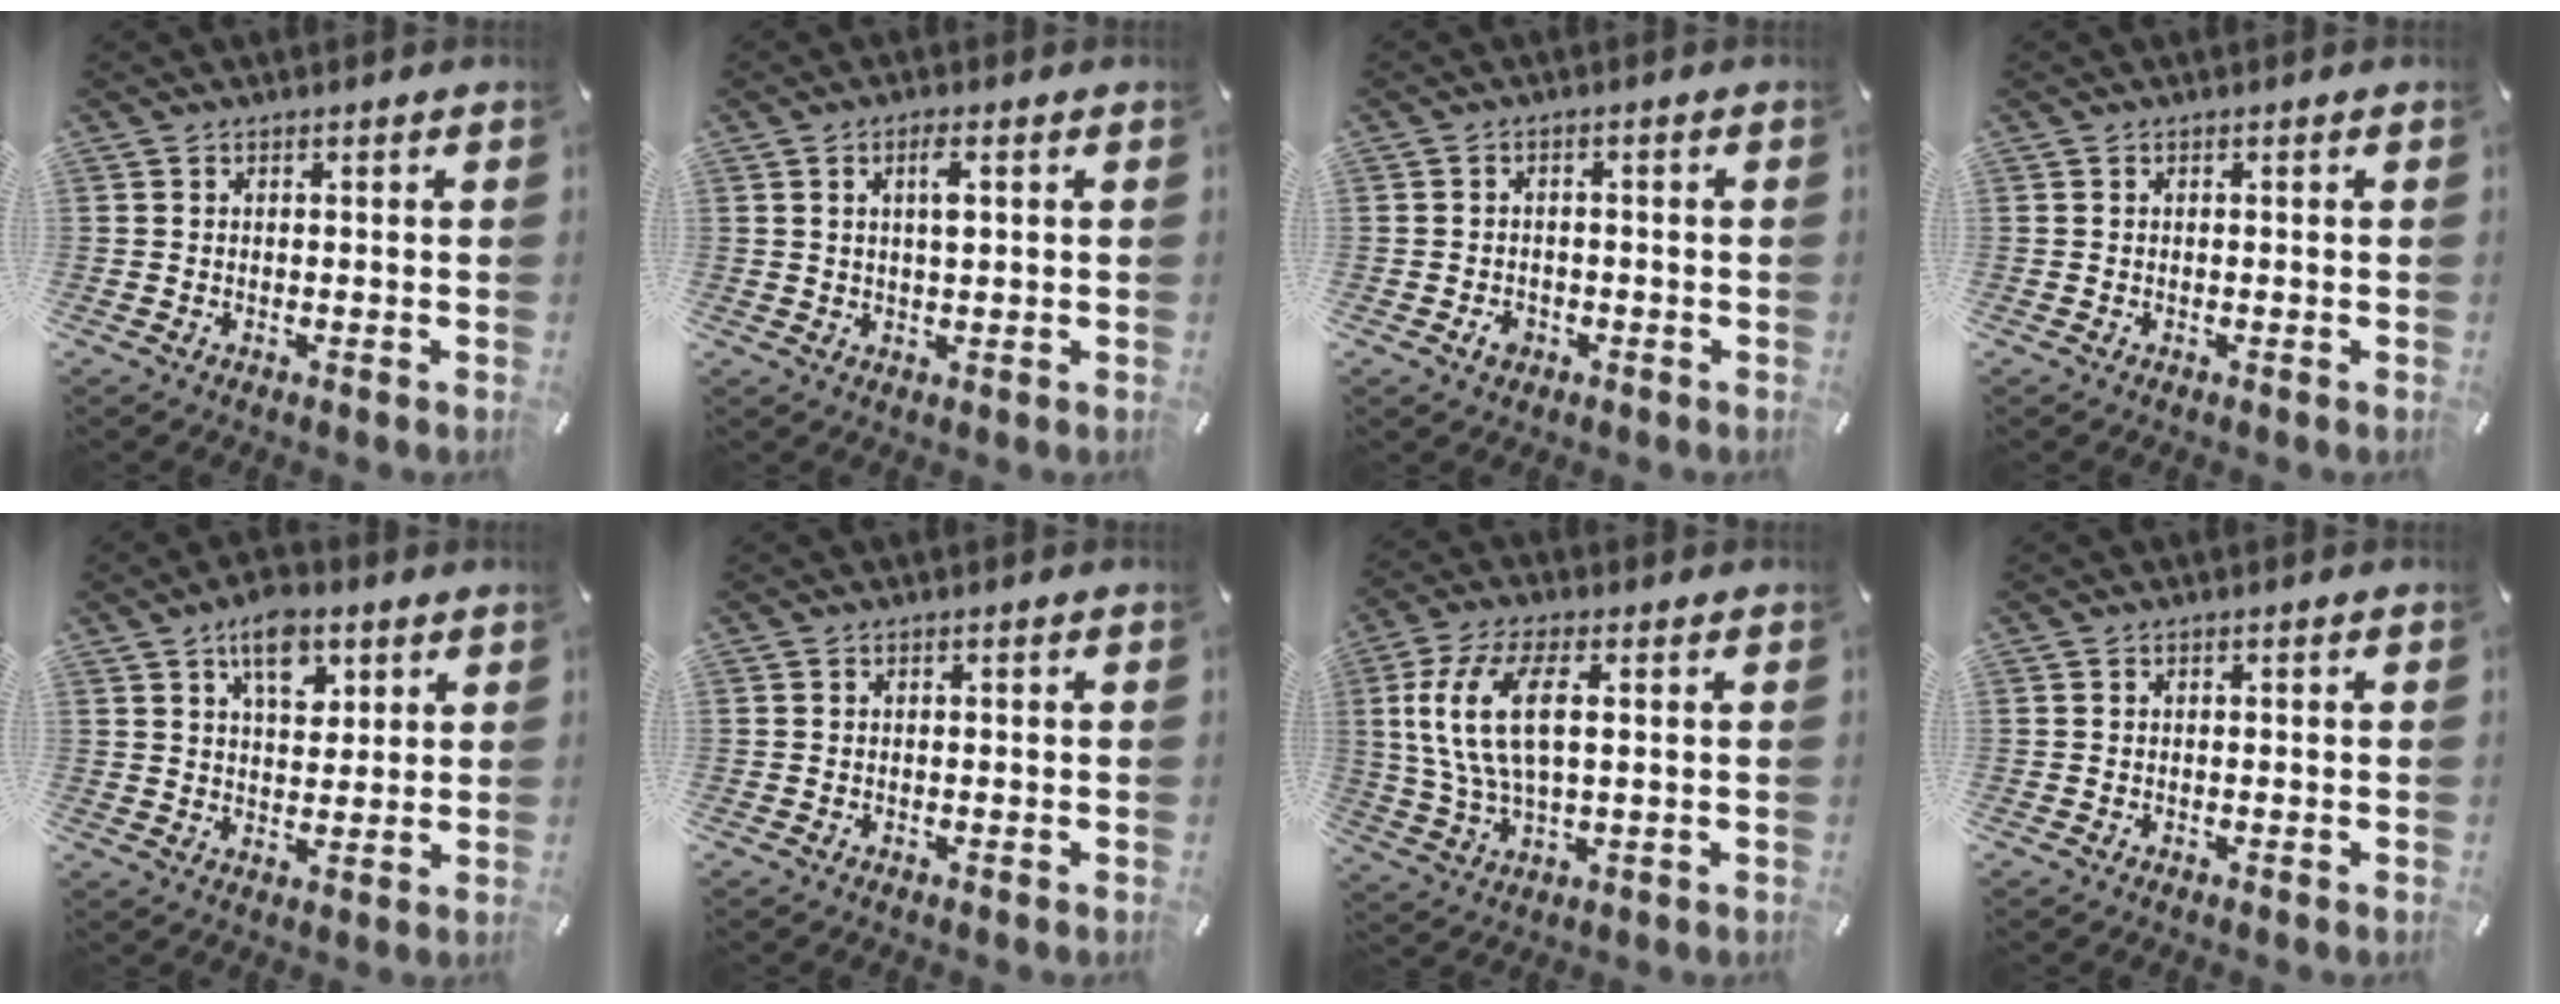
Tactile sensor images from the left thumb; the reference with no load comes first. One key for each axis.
{"total": 3.8, "fx": 1.2, "fy": 1.1, "fz": 3.4, "tx": -0.065, "ty": 0.003, "tz": 0.016}
{"total": 3.0, "fx": -1.4, "fy": 2.3, "fz": 1.4, "tx": -0.025, "ty": 0.007, "tz": -0.027}
{"total": 0.0}
{"total": 9.5, "fx": 4.9, "fy": 5.6, "fz": 5.9, "tx": -0.082, "ty": -0.015, "tz": 0.083}
{"total": 0.0}
{"total": 13.5, "fx": 3.3, "fy": 6.1, "fz": 11.6, "tx": -0.259, "ty": -0.002, "tz": 0.054}
{"total": 0.0}